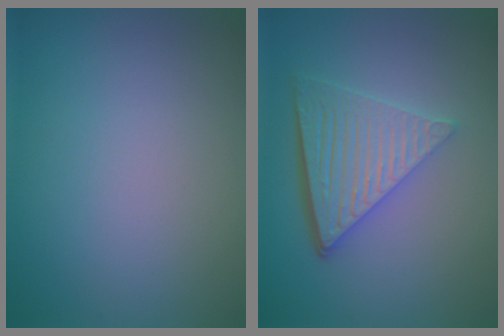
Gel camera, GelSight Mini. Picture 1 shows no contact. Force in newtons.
{"total": 6.6, "press": 4.4, "slide": 4.9}